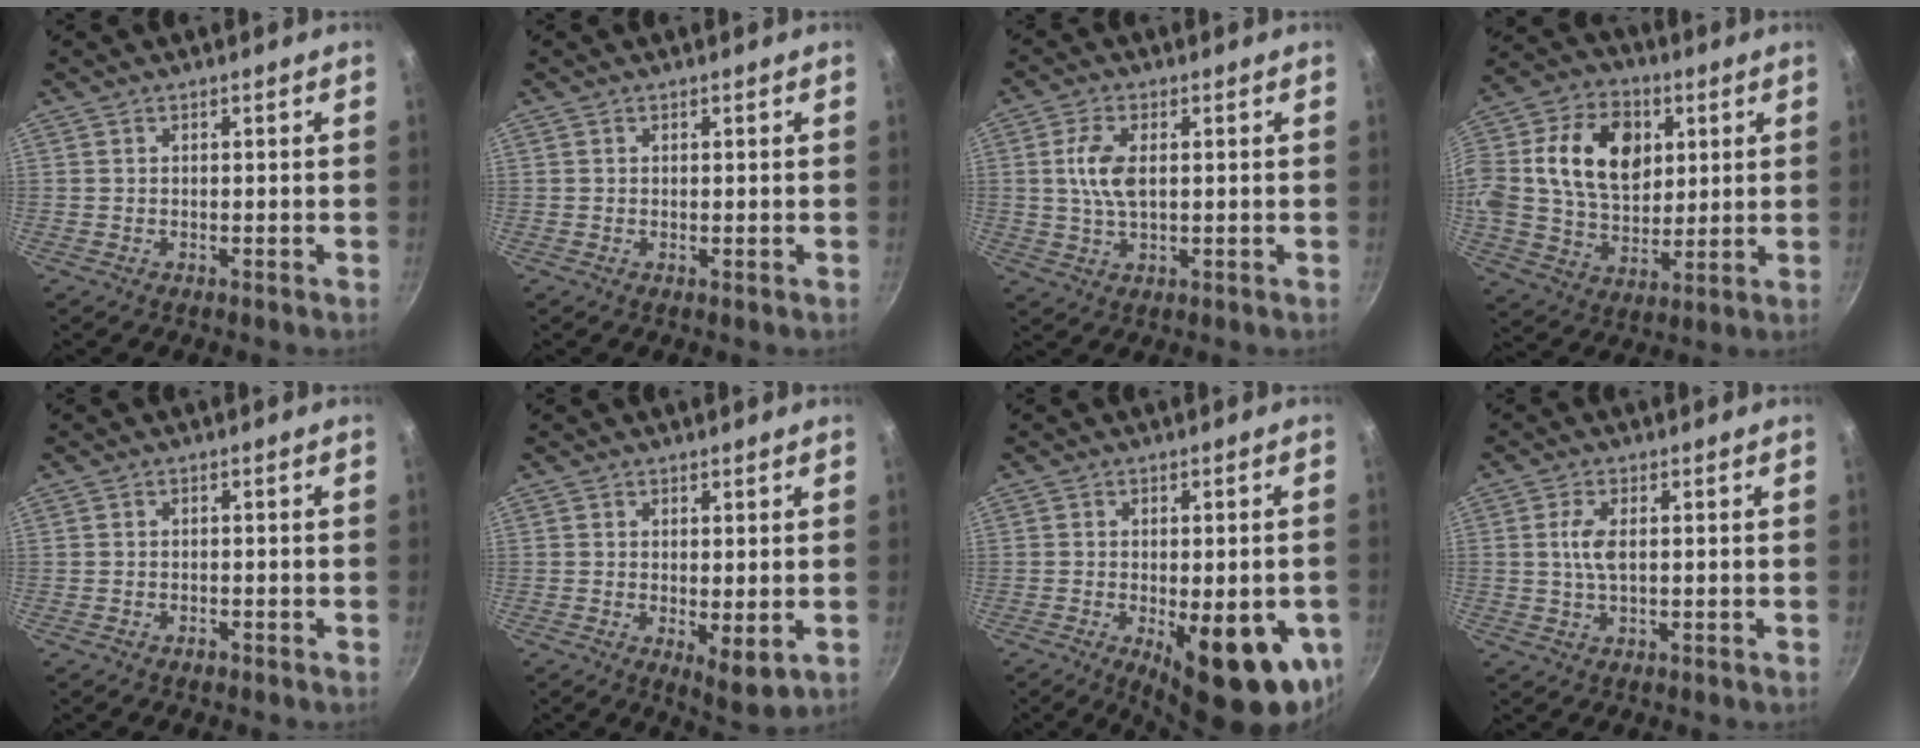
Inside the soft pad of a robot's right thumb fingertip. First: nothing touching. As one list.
[{"total": 0.0}, {"total": 6.6, "force": [0.9, 3.4, 5.6], "torque": [-0.111, 0.005, 0.017]}, {"total": 21.6, "force": [4.8, 15.5, 14.3], "torque": [-0.250, 0.016, 0.079]}, {"total": 1.1, "force": [-0.8, 0.7, 0.5], "torque": [-0.009, 0.008, -0.013]}, {"total": 5.2, "force": [-0.1, 2.1, 4.7], "torque": [-0.066, -0.020, 0.003]}, {"total": 16.7, "force": [-4.8, 6.0, 14.8], "torque": [-0.163, -0.006, -0.054]}, {"total": 4.0, "force": [0.5, 1.6, 3.6], "torque": [-0.080, 0.004, 0.008]}]